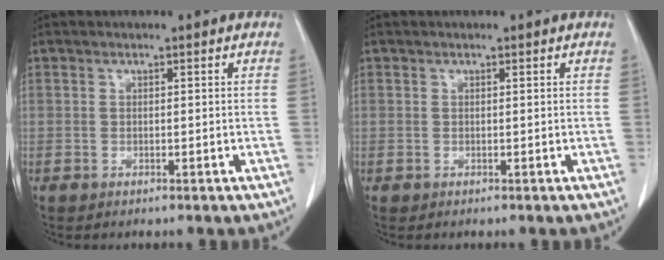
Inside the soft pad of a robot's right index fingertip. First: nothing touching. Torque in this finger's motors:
{"motor_torque": [-0.08, 0.09, -0.11, -0.06]}